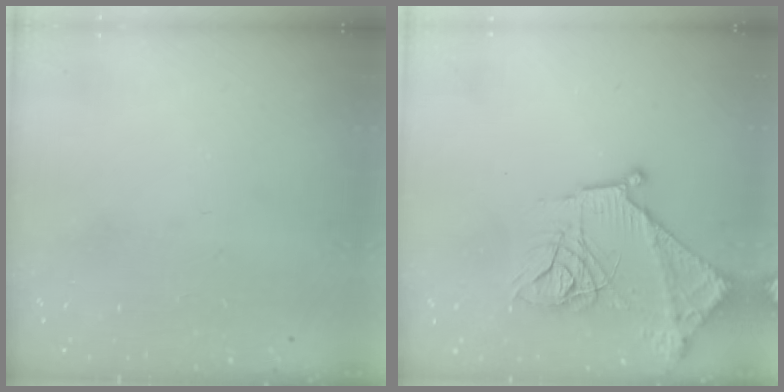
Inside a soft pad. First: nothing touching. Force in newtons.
{"total": 15.5, "press": 15.4, "slide": 1.4}